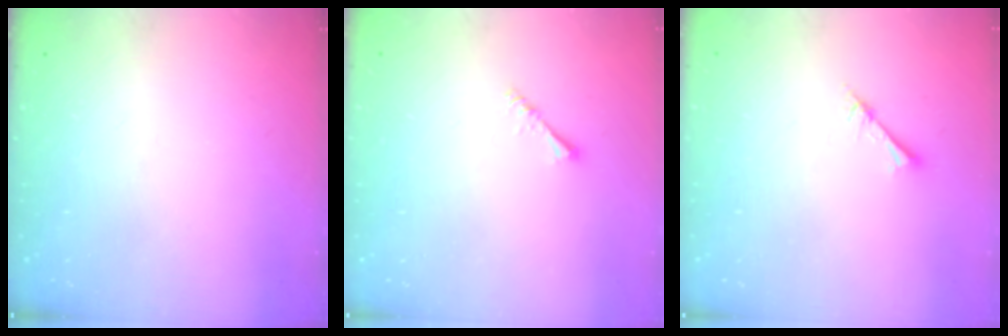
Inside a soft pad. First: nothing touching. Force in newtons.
{"total": 1.4, "press": 1.4, "slide": 0.3}
{"total": 2.3, "press": 2.3, "slide": 0.3}